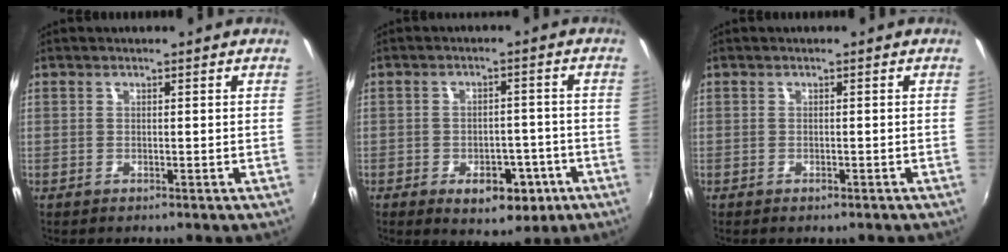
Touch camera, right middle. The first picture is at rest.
{"total": 8.8, "force": [-4.4, 5.3, 5.4], "torque": [-0.092, 0.000, -0.048]}
{"total": 0.7, "force": [-0.5, 0.4, 0.3], "torque": [-0.005, -0.002, -0.008]}